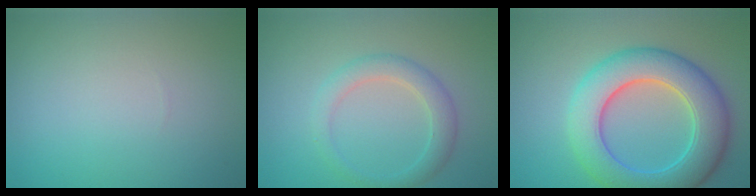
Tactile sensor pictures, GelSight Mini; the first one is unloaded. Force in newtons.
{"total": 2.7, "press": 2.7, "slide": 0.1}
{"total": 8.4, "press": 8.4, "slide": 0.2}